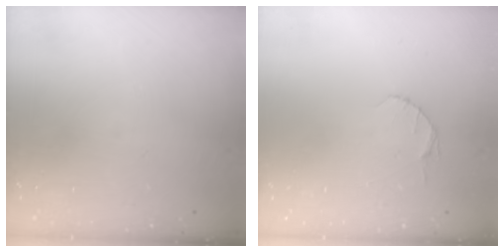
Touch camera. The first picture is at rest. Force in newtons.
{"total": 4.0, "press": 4.0, "slide": 0.6}